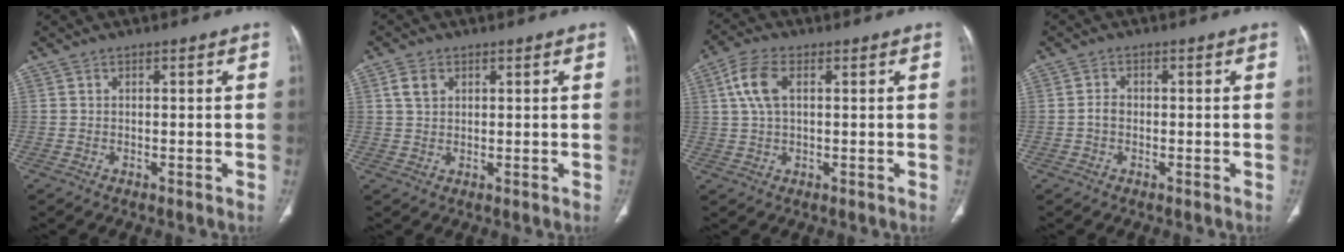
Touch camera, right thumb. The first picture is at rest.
{"total": 3.2, "force": [1.4, 2.3, 1.8], "torque": [-0.030, 0.002, 0.030]}
{"total": 6.7, "force": [1.9, 3.5, 5.4], "torque": [-0.121, 0.013, 0.036]}
{"total": 1.7, "force": [-0.5, 1.2, 1.1], "torque": [-0.012, 0.004, -0.013]}